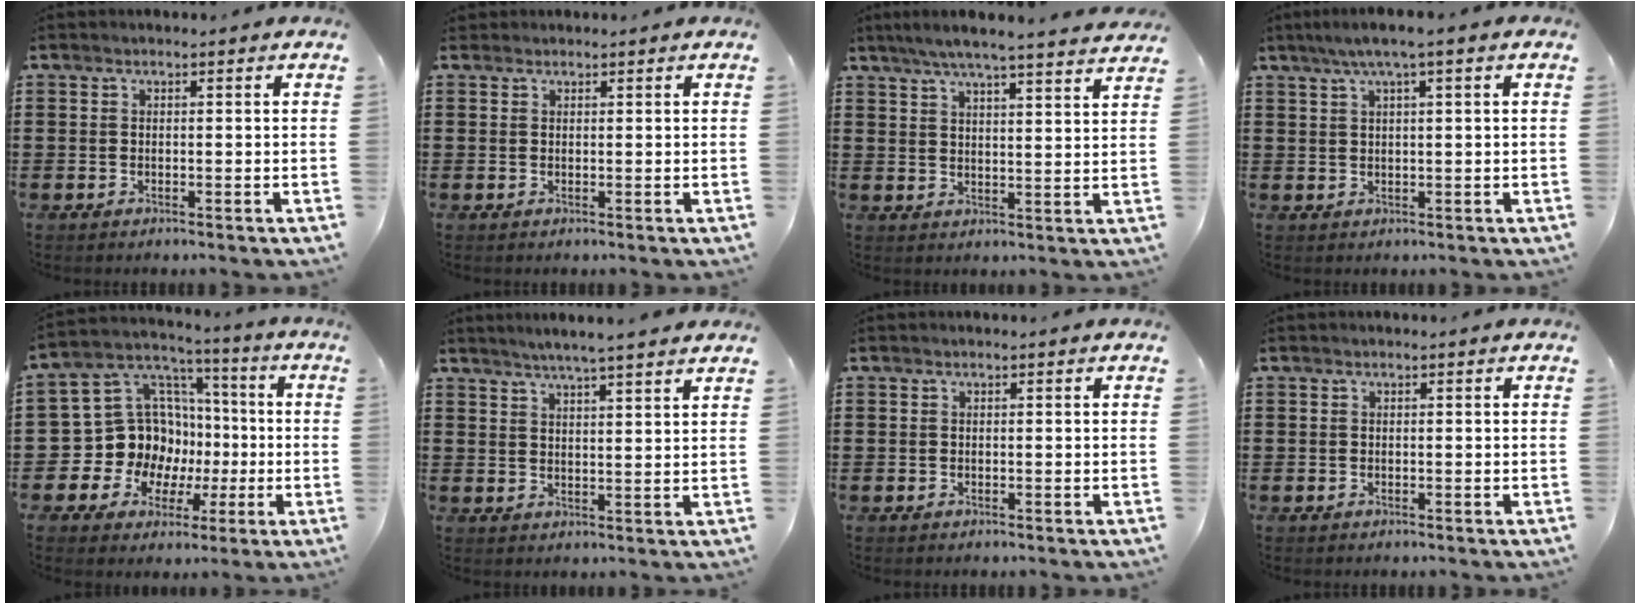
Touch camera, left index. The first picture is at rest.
{"total": 0.6, "force": [0.5, 0.4, 0.1], "torque": [-0.004, 0.003, 0.010]}
{"total": 5.4, "force": [4.8, -0.4, 2.4], "torque": [-0.062, -0.022, 0.083]}
{"total": 3.0, "force": [1.2, 0.0, 2.8], "torque": [-0.054, 0.000, 0.019]}
{"total": 13.0, "force": [-1.6, 12.2, 4.1], "torque": [-0.137, -0.011, -0.016]}
{"total": 3.9, "force": [3.6, -0.6, 1.3], "torque": [-0.038, -0.012, 0.062]}
{"total": 0.0}
{"total": 0.0}